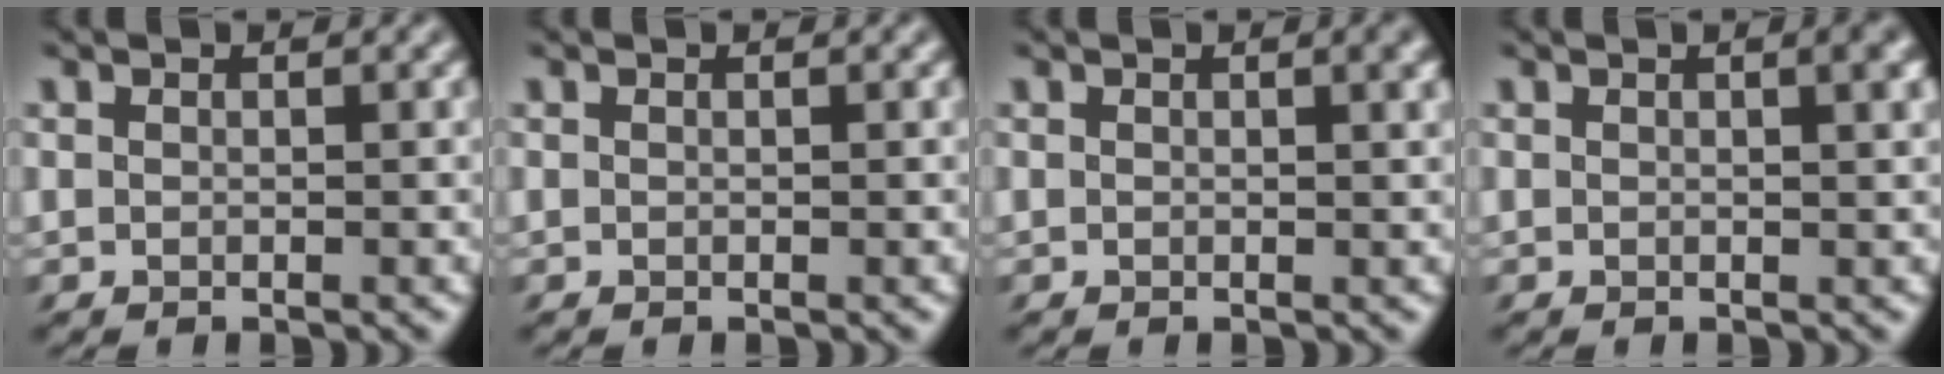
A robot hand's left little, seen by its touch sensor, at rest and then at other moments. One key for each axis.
{"total": 0.0}
{"total": 2.6, "fx": 1.1, "fy": 1.2, "fz": 2.0, "tx": -0.035, "ty": -0.001, "tz": 0.021}
{"total": 3.3, "fx": 1.3, "fy": 1.4, "fz": 2.7, "tx": -0.044, "ty": 0.000, "tz": 0.027}